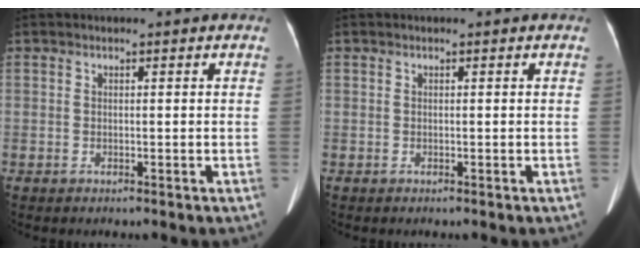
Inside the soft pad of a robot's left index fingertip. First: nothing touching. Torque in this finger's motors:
{"motor_torque": [0.01, 0.01, 0.00, 0.00]}